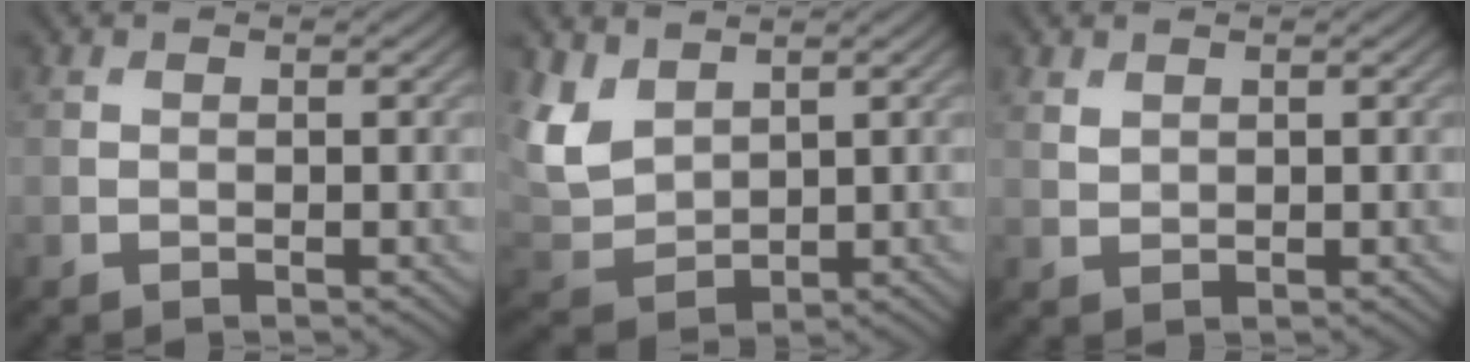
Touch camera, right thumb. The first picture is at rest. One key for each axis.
{"total": 6.8, "fx": 3.4, "fy": 4.4, "fz": 3.8, "tx": -0.108, "ty": -0.004, "tz": 0.074}
{"total": 1.2, "fx": 0.9, "fy": 0.6, "fz": 0.5, "tx": -0.018, "ty": -0.002, "tz": 0.022}